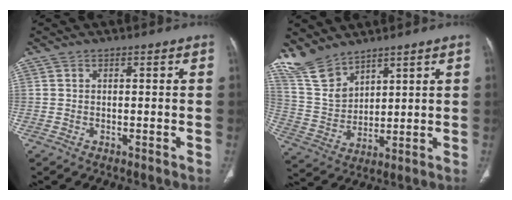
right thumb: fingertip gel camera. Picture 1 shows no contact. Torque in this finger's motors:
{"motor_torque": [-0.90, 2.23, 0.14, 1.31, 0.24]}